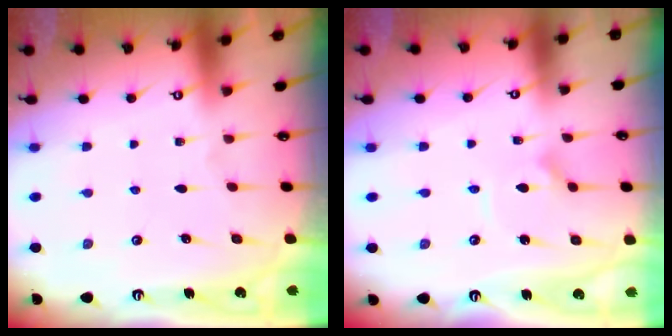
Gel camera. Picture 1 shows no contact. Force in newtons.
{"total": 3.0, "press": 3.0, "slide": 0.3}